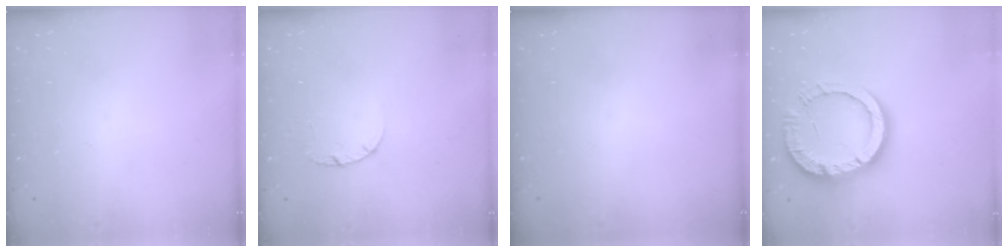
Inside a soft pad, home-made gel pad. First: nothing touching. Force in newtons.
{"total": 2.6, "press": 2.6, "slide": 0.3}
{"total": 0.0}
{"total": 15.6, "press": 15.5, "slide": 1.4}